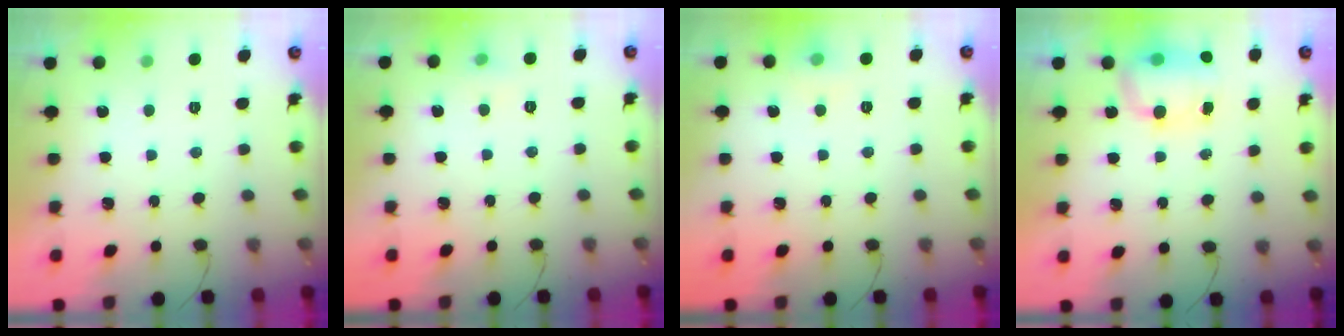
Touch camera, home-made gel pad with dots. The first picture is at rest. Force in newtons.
{"total": 3.8, "press": 3.4, "slide": 1.6}
{"total": 5.3, "press": 5.0, "slide": 1.8}
{"total": 11.2, "press": 9.0, "slide": 6.7}